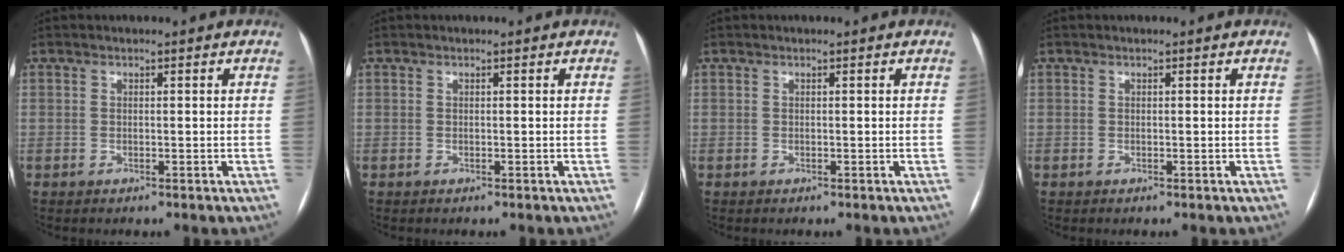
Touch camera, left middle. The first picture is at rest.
{"total": 0.0}
{"total": 0.0}
{"total": 0.0}